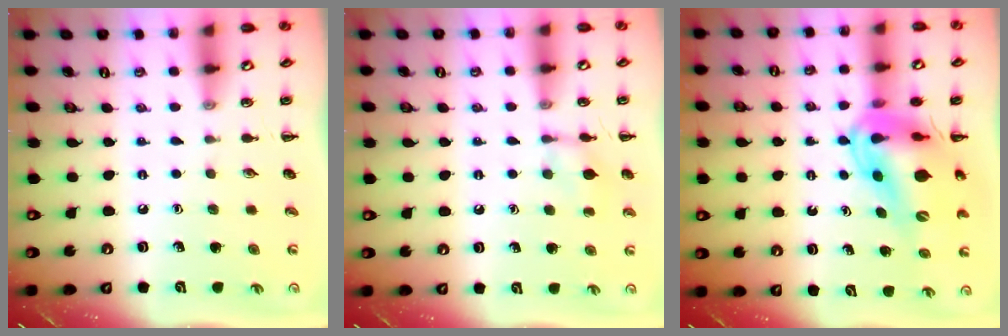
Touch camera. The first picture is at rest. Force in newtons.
{"total": 8.4, "press": 8.3, "slide": 1.6}
{"total": 16.8, "press": 16.1, "slide": 5.1}